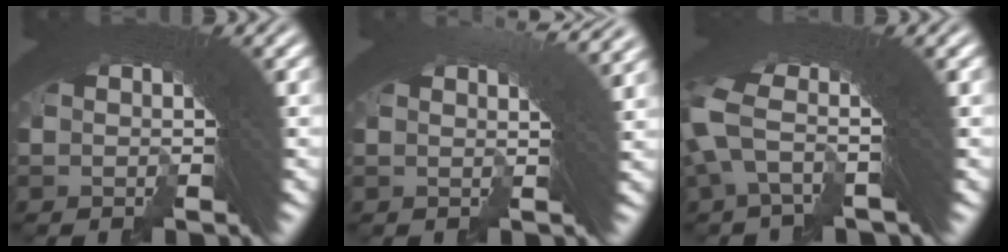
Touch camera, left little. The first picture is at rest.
{"total": 4.7, "force": [3.1, 0.3, 3.5], "torque": [-0.024, 0.021, 0.036]}
{"total": 3.3, "force": [0.8, 0.8, 3.0], "torque": [-0.069, -0.007, 0.016]}